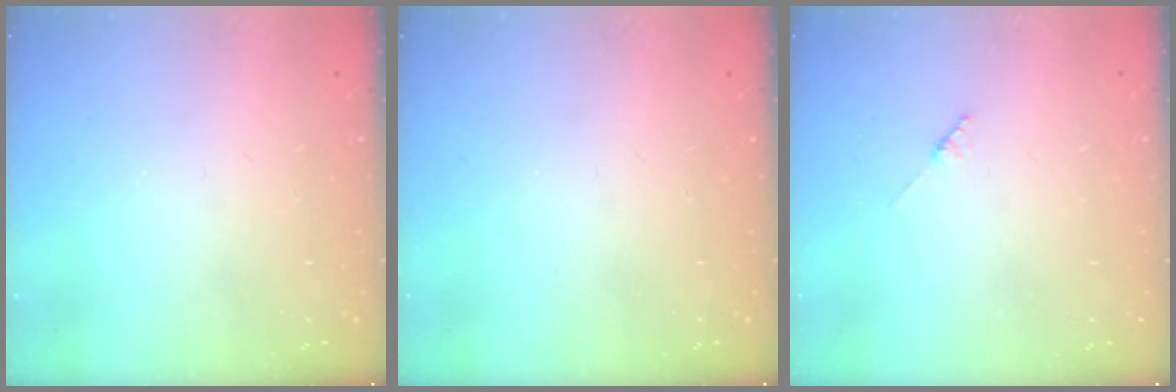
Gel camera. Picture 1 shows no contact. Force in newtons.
{"total": 0.0}
{"total": 1.8, "press": 1.7, "slide": 0.3}